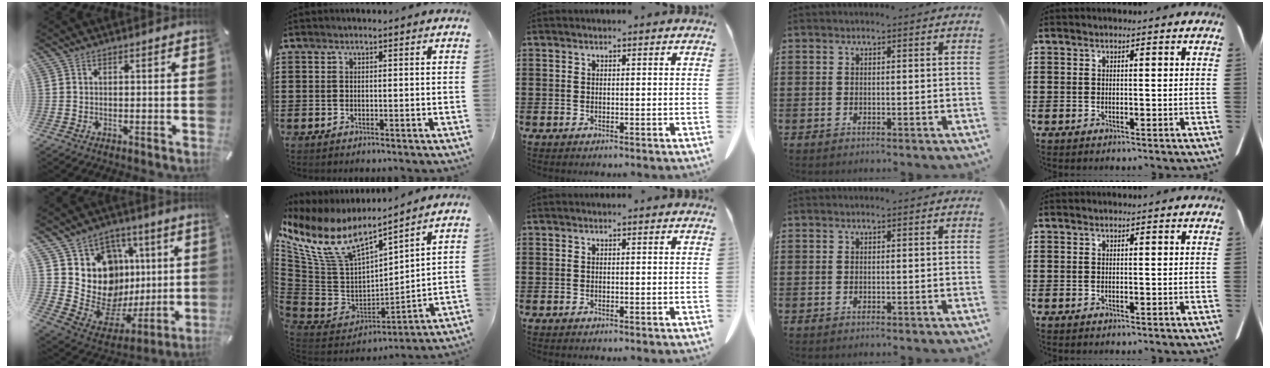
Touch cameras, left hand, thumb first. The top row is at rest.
{"thumb": {"total": 18.0, "force": [2.2, 16.0, 7.9], "torque": [-0.112, -0.046, 0.075]}, "index": {"total": 11.2, "force": [6.7, 5.0, 7.5], "torque": [-0.188, -0.045, 0.116]}}